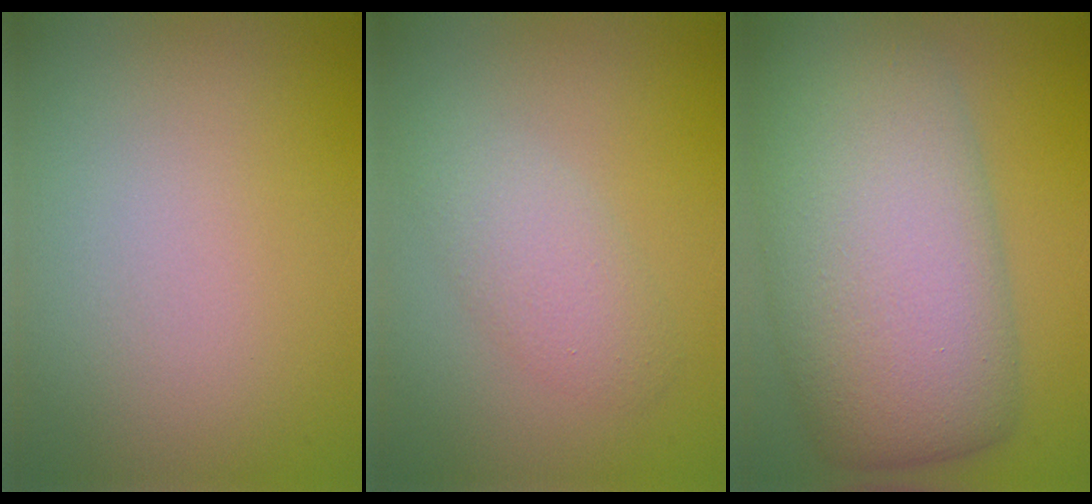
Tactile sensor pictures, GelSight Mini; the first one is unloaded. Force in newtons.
{"total": 2.7, "press": 2.7, "slide": 0.2}
{"total": 13.2, "press": 13.1, "slide": 0.7}